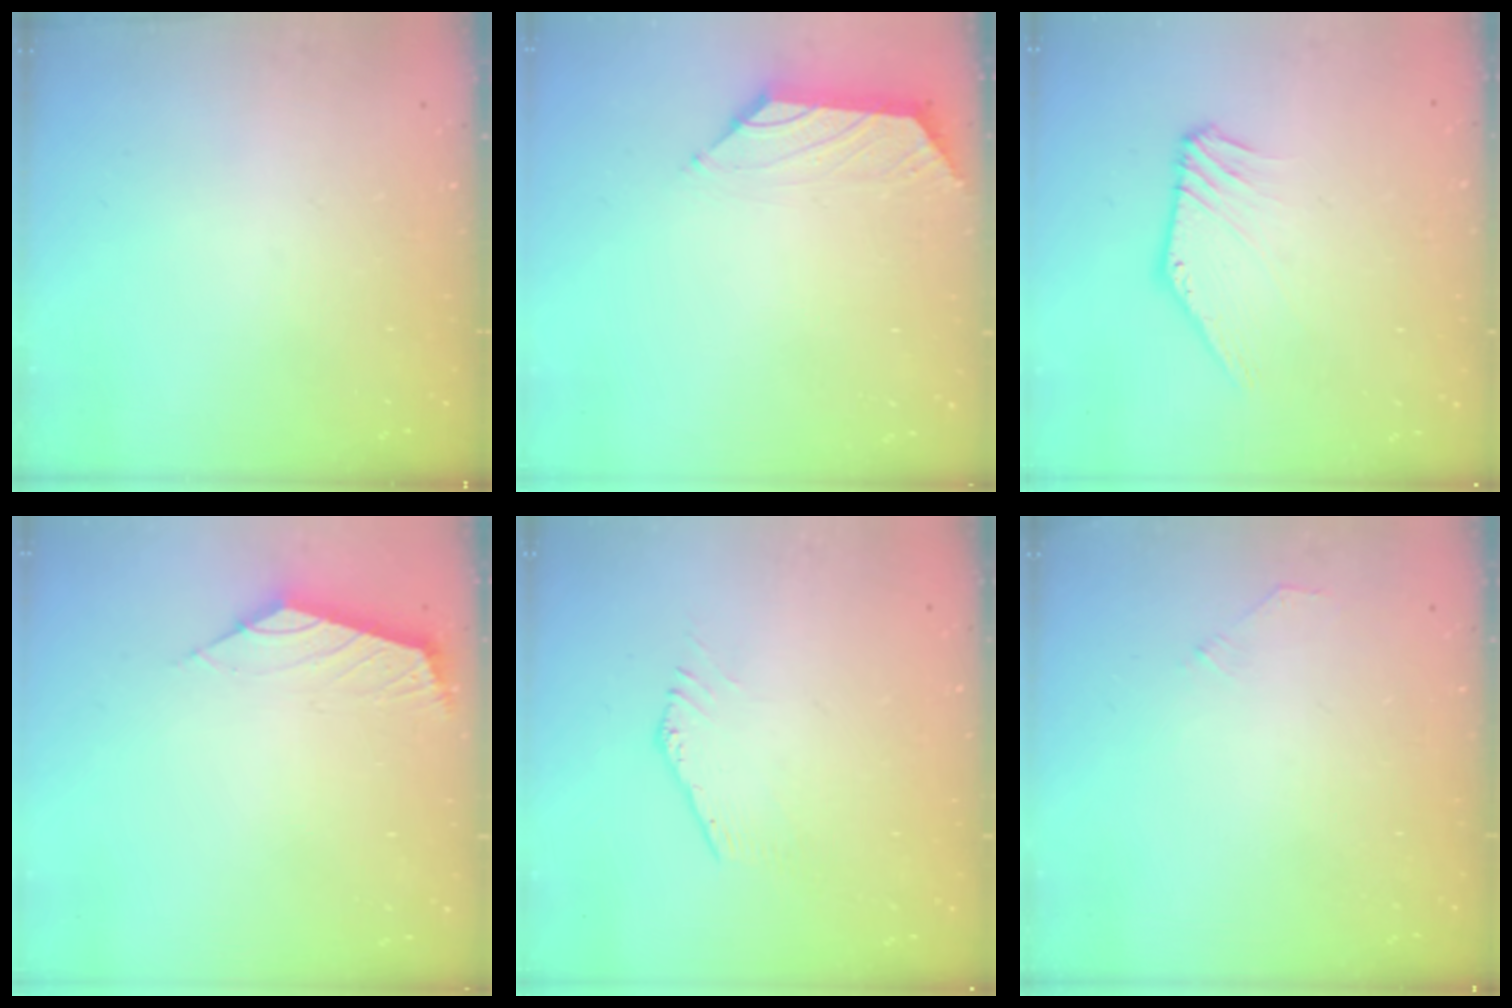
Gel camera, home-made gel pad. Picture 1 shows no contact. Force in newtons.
{"total": 0.9, "press": 0.7, "slide": 0.5}
{"total": 3.4, "press": 3.4, "slide": 0.1}
{"total": 2.5, "press": 2.4, "slide": 0.6}
{"total": 1.4, "press": 1.4, "slide": 0.1}
{"total": 2.4, "press": 2.4, "slide": 0.5}